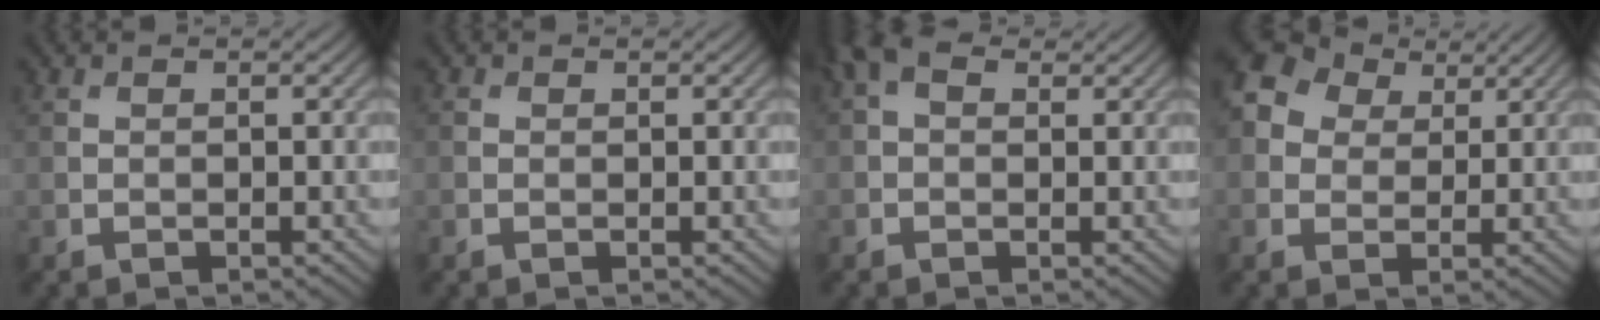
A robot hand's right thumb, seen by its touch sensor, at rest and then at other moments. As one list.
[{"total": 0.0}, {"total": 3.3, "force": [1.2, 2.0, 2.3], "torque": [-0.047, 0.009, 0.013]}, {"total": 7.8, "force": [3.3, 5.9, 3.8], "torque": [-0.117, 0.026, 0.046]}]